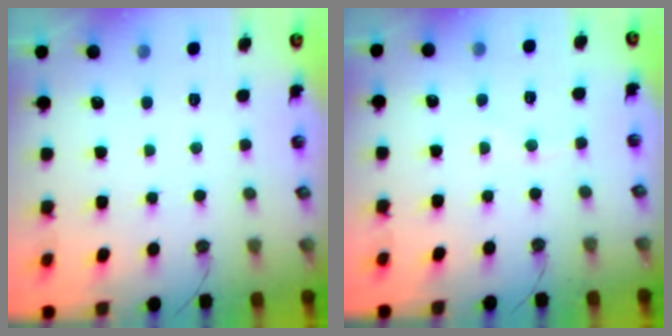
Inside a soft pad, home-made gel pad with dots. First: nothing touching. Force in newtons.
{"total": 5.0, "press": 5.0, "slide": 0.4}